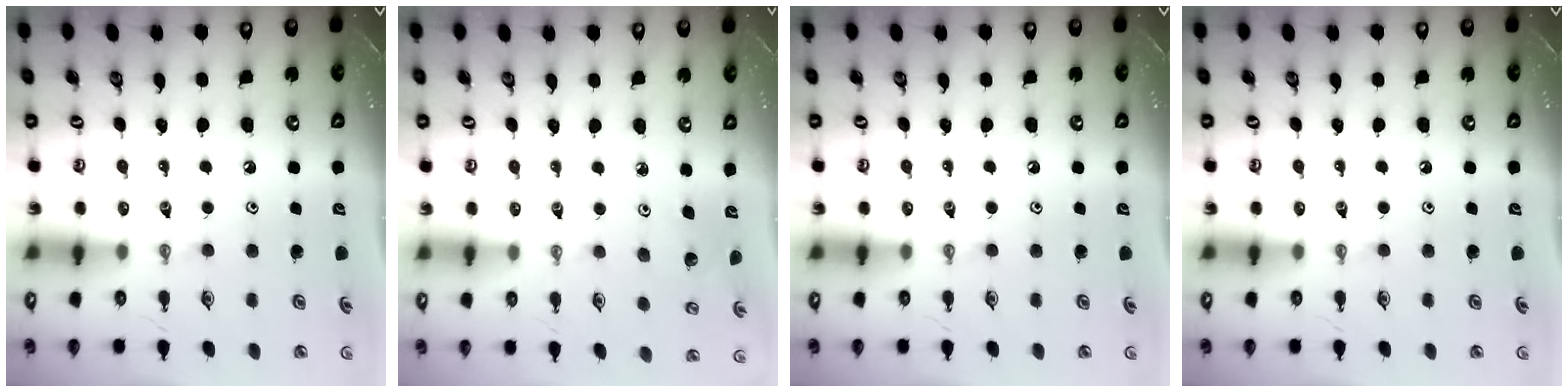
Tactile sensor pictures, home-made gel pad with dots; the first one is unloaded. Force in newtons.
{"total": 2.8, "press": 2.8, "slide": 0.4}
{"total": 0.0}
{"total": 0.0}